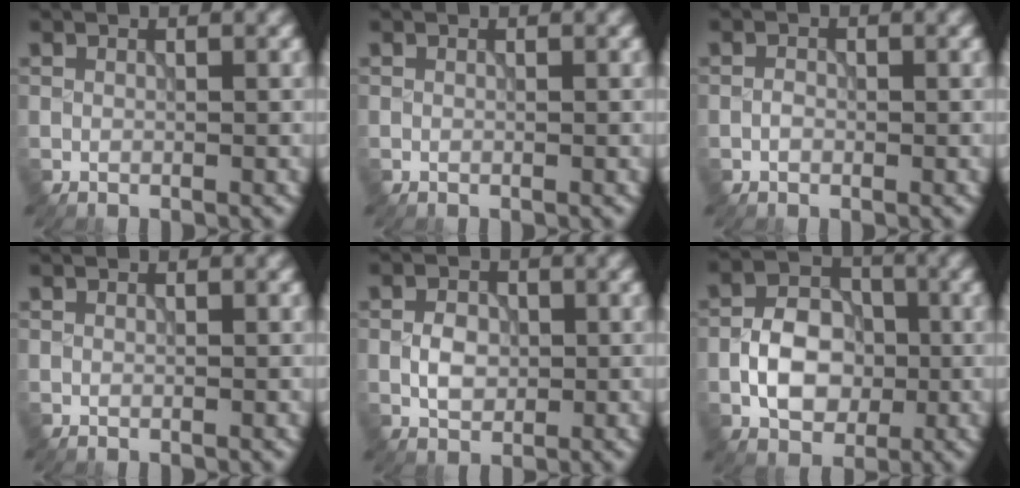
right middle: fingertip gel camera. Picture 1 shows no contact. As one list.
[{"total": 0.0}, {"total": 0.8, "force": [-0.3, 0.6, 0.5], "torque": [-0.009, 0.001, -0.009]}, {"total": 0.0}, {"total": 2.6, "force": [-0.3, 1.8, 1.8], "torque": [-0.031, 0.001, -0.008]}, {"total": 5.6, "force": [-1.2, 4.0, 3.7], "torque": [-0.060, 0.003, -0.022]}]